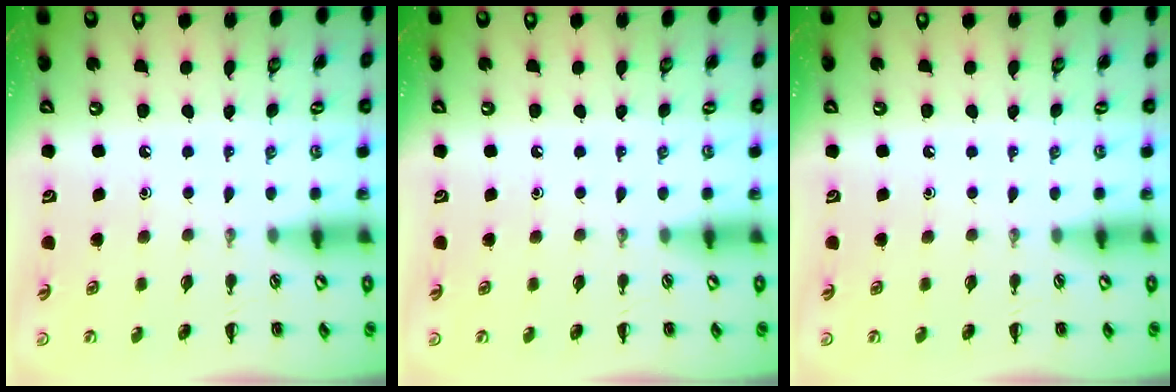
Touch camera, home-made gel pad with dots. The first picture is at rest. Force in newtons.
{"total": 0.0}
{"total": 0.0}